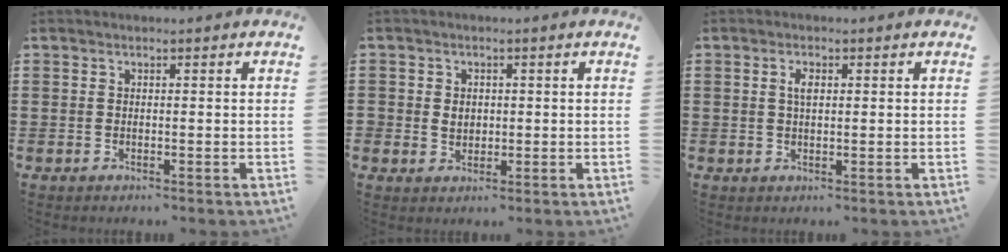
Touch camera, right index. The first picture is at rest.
{"total": 2.1, "force": [-0.2, 1.8, 1.0], "torque": [-0.024, 0.006, -0.006]}
{"total": 2.1, "force": [0.5, 0.9, 1.9], "torque": [-0.040, 0.006, 0.007]}